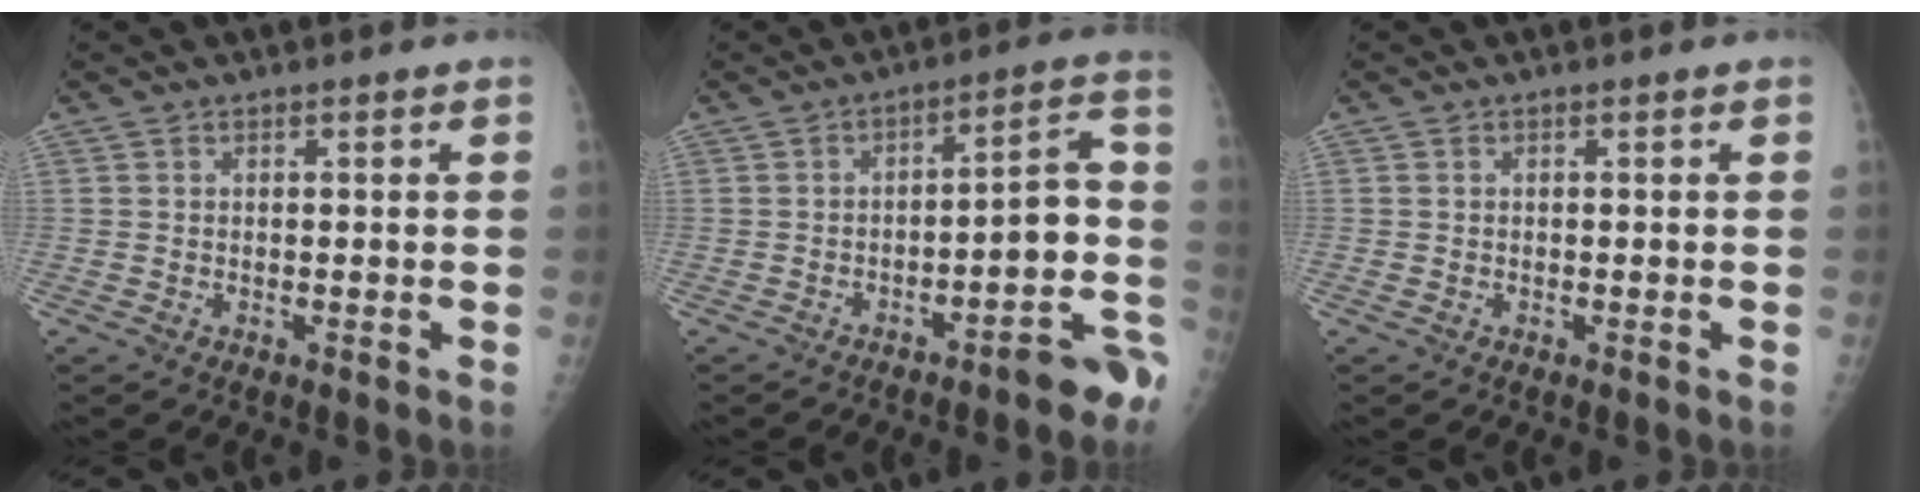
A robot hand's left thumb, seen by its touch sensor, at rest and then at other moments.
{"total": 11.1, "force": [-6.0, 2.9, 8.8], "torque": [-0.079, 0.077, -0.085]}
{"total": 0.0}